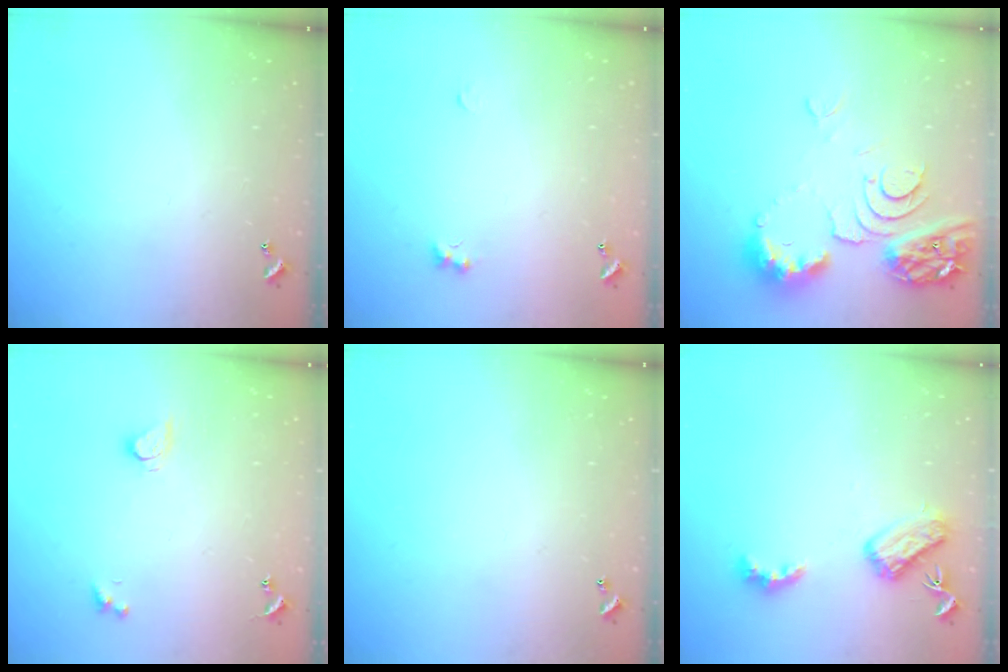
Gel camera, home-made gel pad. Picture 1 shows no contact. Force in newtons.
{"total": 1.8, "press": 1.7, "slide": 0.4}
{"total": 11.1, "press": 11.0, "slide": 1.3}
{"total": 2.6, "press": 2.6, "slide": 0.2}
{"total": 0.0}
{"total": 6.0, "press": 6.0, "slide": 0.1}